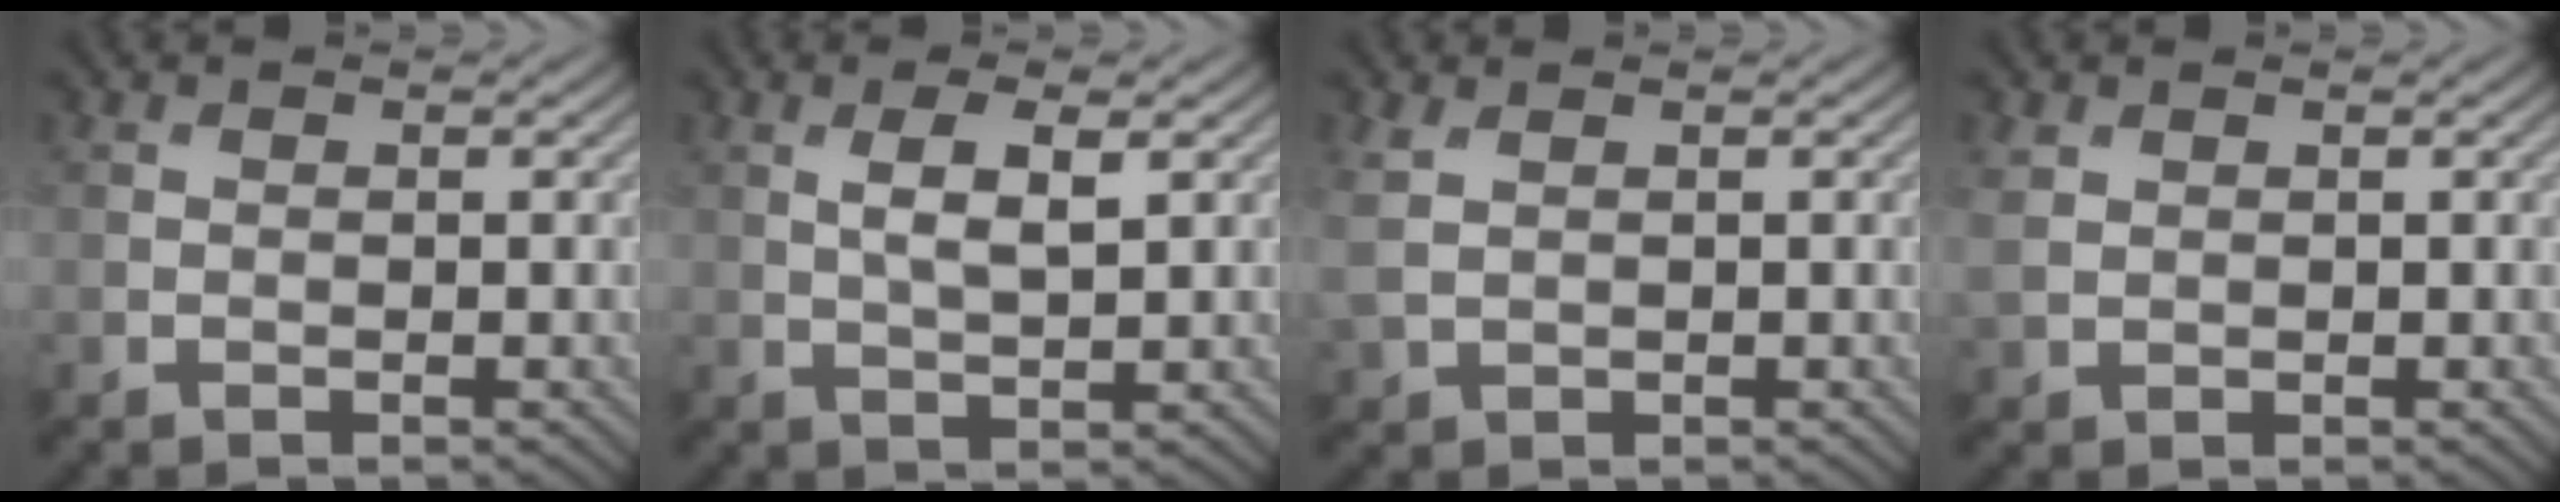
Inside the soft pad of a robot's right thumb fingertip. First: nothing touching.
{"total": 3.6, "force": [1.2, 0.9, 3.3], "torque": [-0.067, -0.001, 0.025]}
{"total": 2.4, "force": [1.0, 1.4, 1.7], "torque": [-0.055, 0.002, 0.025]}
{"total": 2.0, "force": [1.0, 1.4, 1.0], "torque": [-0.031, 0.000, 0.025]}